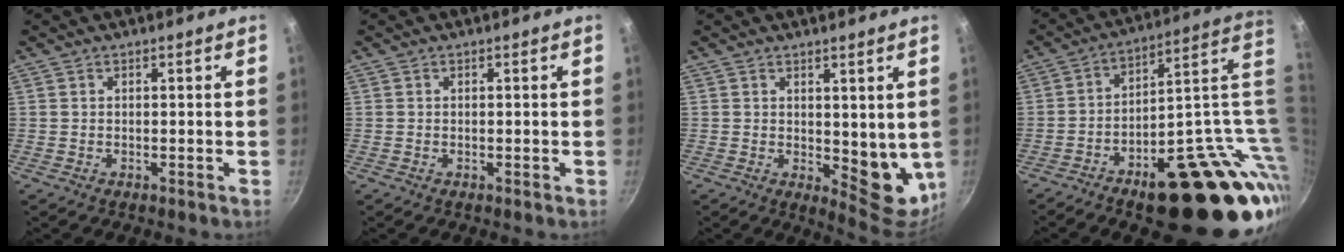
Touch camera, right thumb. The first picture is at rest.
{"total": 0.0}
{"total": 9.4, "force": [1.4, 4.9, 7.9], "torque": [-0.071, -0.024, 0.032]}
{"total": 28.7, "force": [-3.5, 12.7, 25.4], "torque": [-0.271, 0.032, -0.030]}